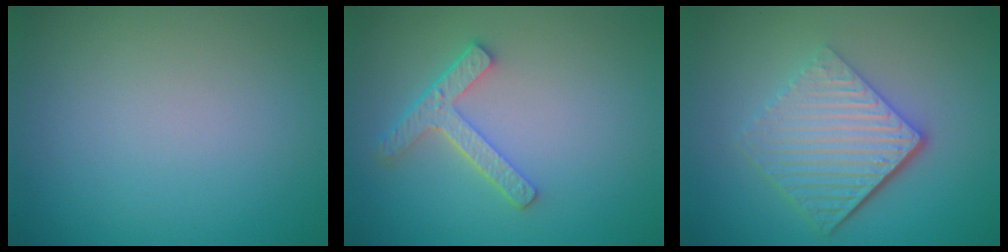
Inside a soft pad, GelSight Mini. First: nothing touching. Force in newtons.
{"total": 3.6, "press": 2.8, "slide": 2.3}
{"total": 6.2, "press": 4.2, "slide": 4.5}